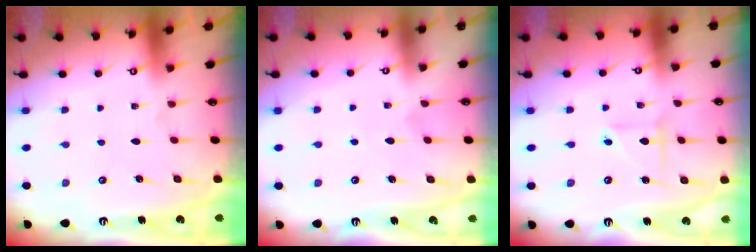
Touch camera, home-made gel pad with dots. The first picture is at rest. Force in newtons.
{"total": 4.0, "press": 3.9, "slide": 0.5}
{"total": 2.9, "press": 2.9, "slide": 0.2}